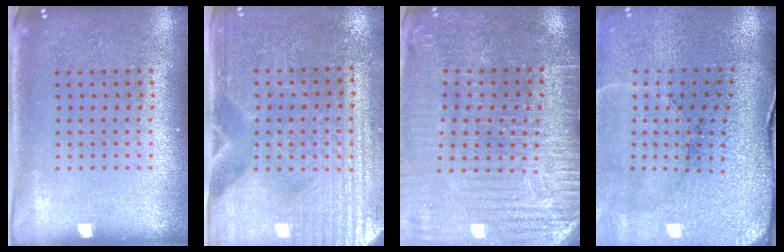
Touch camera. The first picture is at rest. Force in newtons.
{"total": 3.6, "press": 3.4, "slide": 1.4}
{"total": 3.3, "press": 3.3, "slide": 0.4}
{"total": 3.7, "press": 3.6, "slide": 0.7}